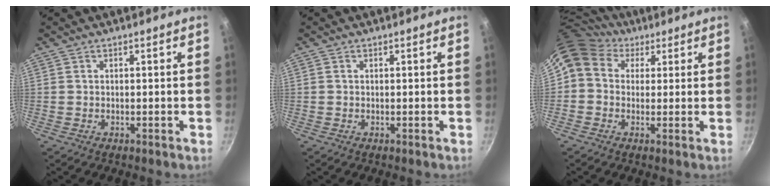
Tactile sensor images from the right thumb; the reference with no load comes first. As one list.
[{"total": 0.0}, {"total": 9.6, "force": [4.1, 7.5, 4.4], "torque": [-0.059, 0.006, 0.053]}]